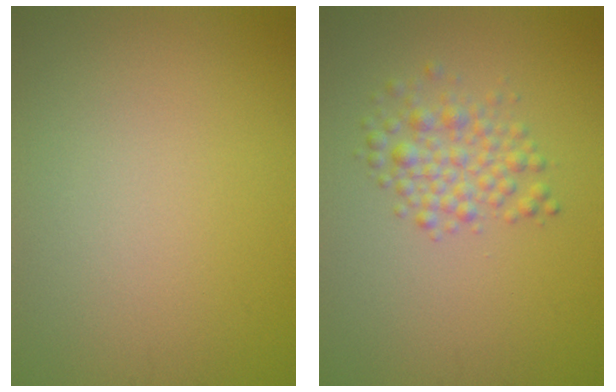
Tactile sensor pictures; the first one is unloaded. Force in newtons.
{"total": 2.9, "press": 2.9, "slide": 0.1}